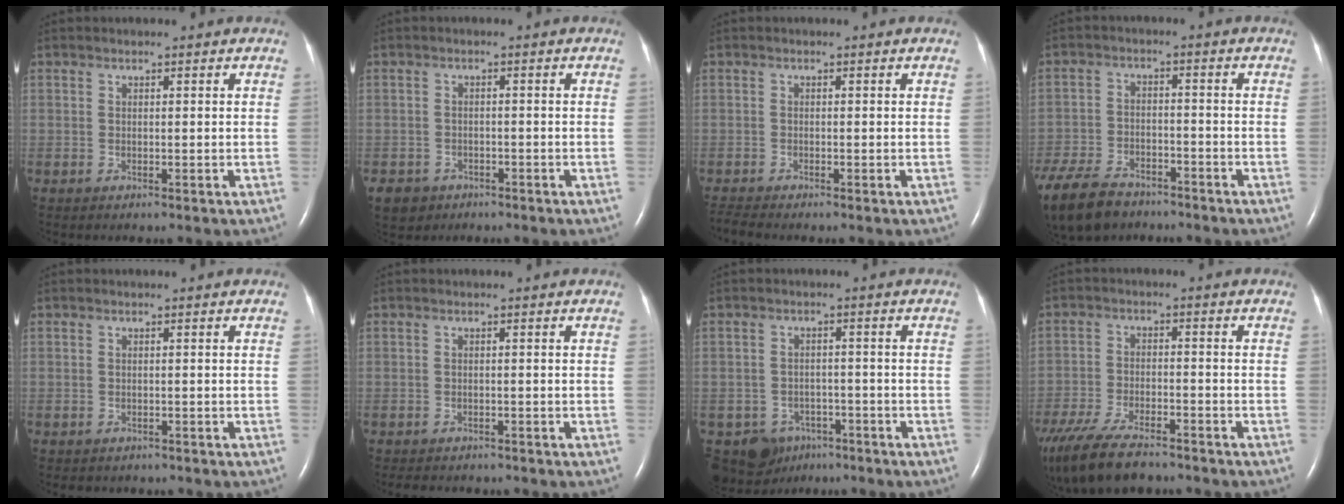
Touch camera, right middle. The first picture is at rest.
{"total": 3.8, "force": [-2.4, 2.9, 0.4], "torque": [-0.013, 0.006, -0.035]}
{"total": 1.8, "force": [-1.7, -0.5, 0.3], "torque": [-0.019, -0.011, -0.036]}
{"total": 14.5, "force": [-10.7, 7.2, 6.6], "torque": [-0.170, -0.022, -0.175]}
{"total": 2.7, "force": [-2.3, 1.3, 0.6], "torque": [-0.013, 0.000, -0.025]}
{"total": 5.7, "force": [-4.9, 2.1, 2.0], "torque": [-0.030, -0.003, -0.061]}
{"total": 7.0, "force": [-4.4, 5.4, 0.6], "torque": [-0.014, 0.012, -0.059]}
{"total": 15.4, "force": [-12.1, 4.5, 8.4], "torque": [-0.197, -0.032, -0.203]}